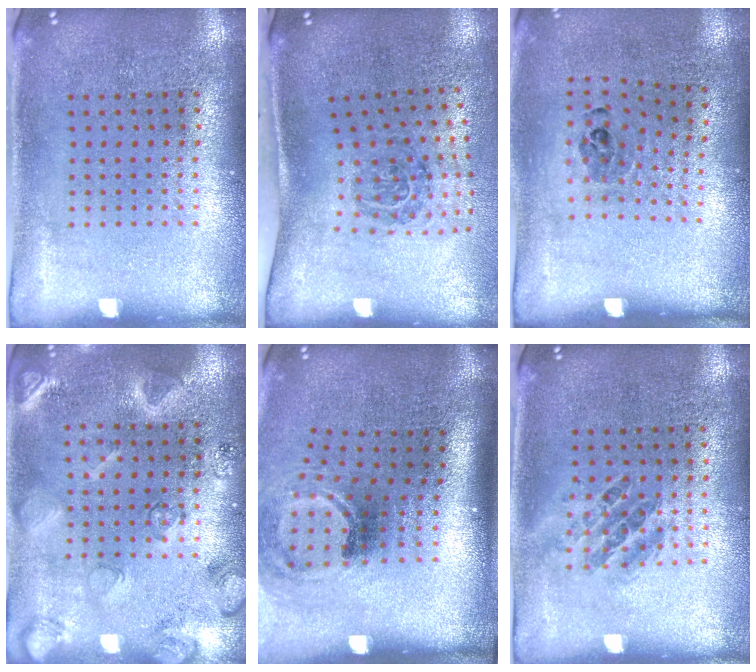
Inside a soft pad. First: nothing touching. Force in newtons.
{"total": 1.9, "press": 1.2, "slide": 1.4}
{"total": 1.0, "press": 0.7, "slide": 0.7}
{"total": 2.3, "press": 2.3, "slide": 0.1}
{"total": 2.0, "press": 1.3, "slide": 1.6}
{"total": 0.9, "press": 0.8, "slide": 0.4}